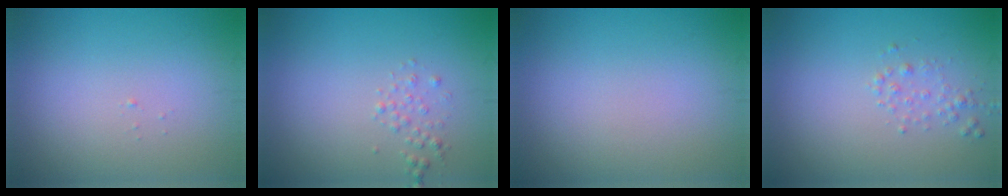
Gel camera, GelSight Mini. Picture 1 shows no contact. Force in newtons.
{"total": 0.9, "press": 0.9, "slide": 0.1}
{"total": 0.0}
{"total": 1.0, "press": 1.0, "slide": 0.0}